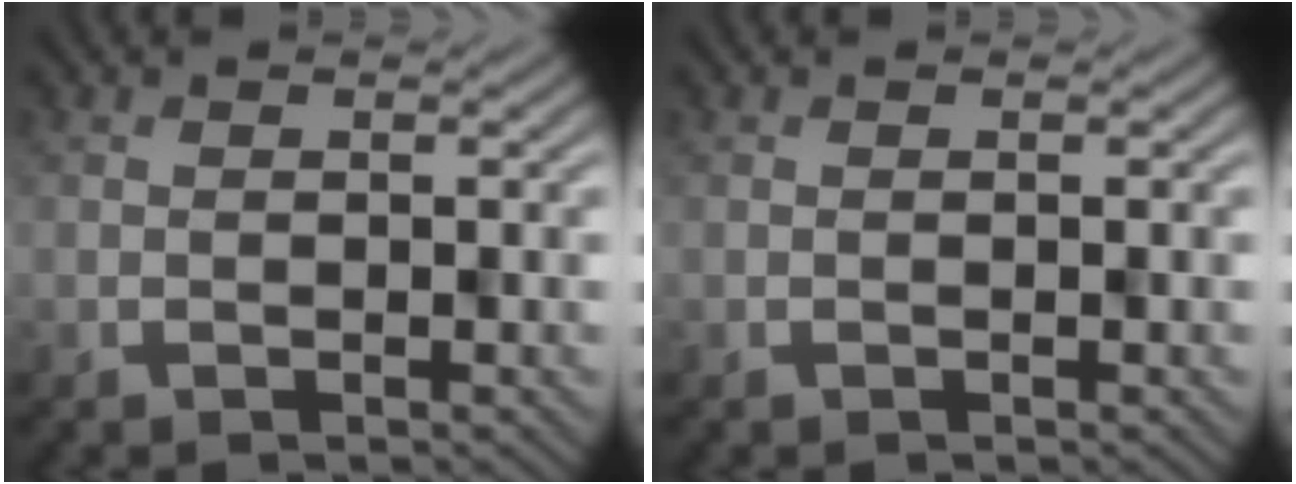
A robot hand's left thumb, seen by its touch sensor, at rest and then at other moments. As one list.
[{"total": 0.0}]